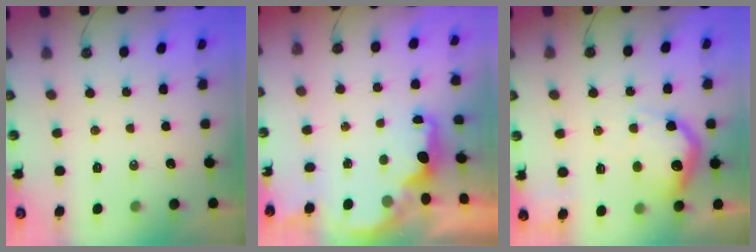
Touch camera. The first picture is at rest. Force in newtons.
{"total": 1.6, "press": 1.5, "slide": 0.6}
{"total": 16.0, "press": 15.9, "slide": 1.3}